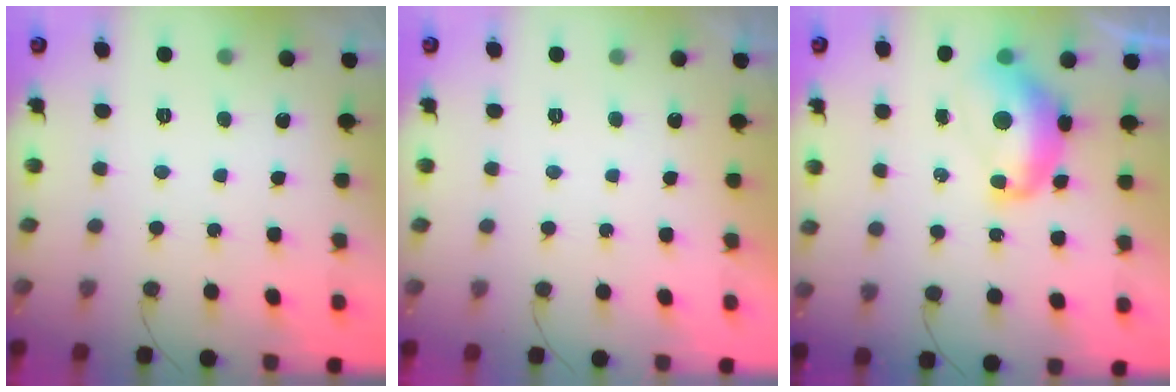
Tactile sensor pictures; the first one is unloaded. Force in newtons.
{"total": 0.0}
{"total": 11.3, "press": 11.2, "slide": 1.1}